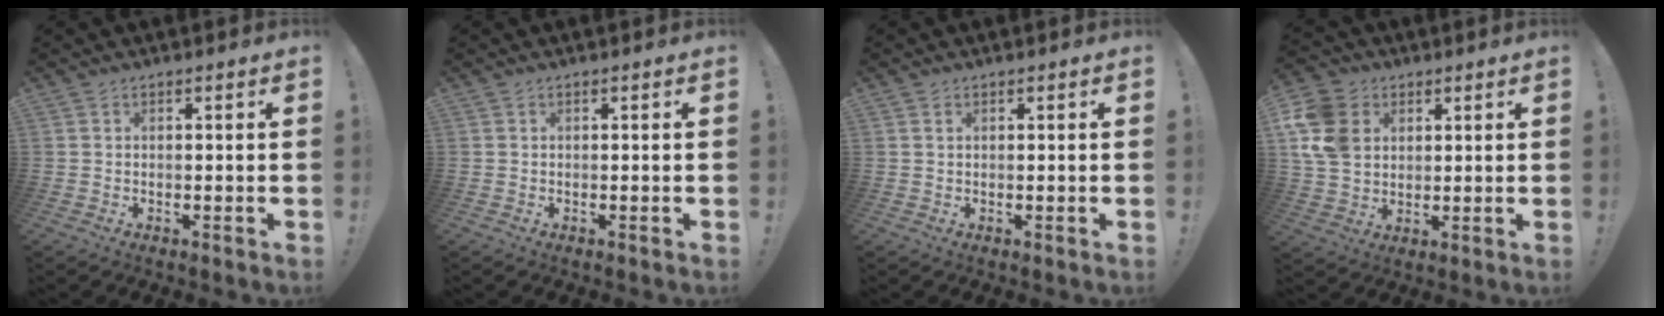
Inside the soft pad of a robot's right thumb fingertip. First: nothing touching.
{"total": 0.0}
{"total": 0.6, "force": [0.4, 0.2, 0.4], "torque": [-0.008, 0.000, 0.007]}
{"total": 13.1, "force": [4.0, 10.5, 6.8], "torque": [-0.133, -0.020, 0.079]}